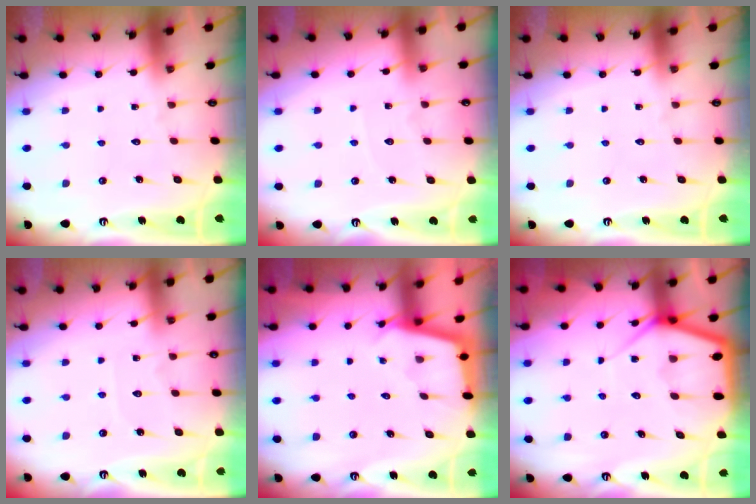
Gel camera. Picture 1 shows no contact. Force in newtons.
{"total": 2.9, "press": 2.9, "slide": 0.4}
{"total": 0.0}
{"total": 3.0, "press": 3.0, "slide": 0.3}
{"total": 2.5, "press": 2.5, "slide": 0.2}
{"total": 7.2, "press": 7.2, "slide": 0.9}